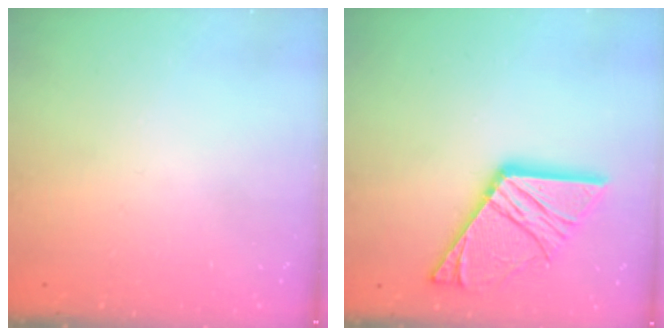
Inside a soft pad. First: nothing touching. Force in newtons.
{"total": 18.4, "press": 18.3, "slide": 1.8}